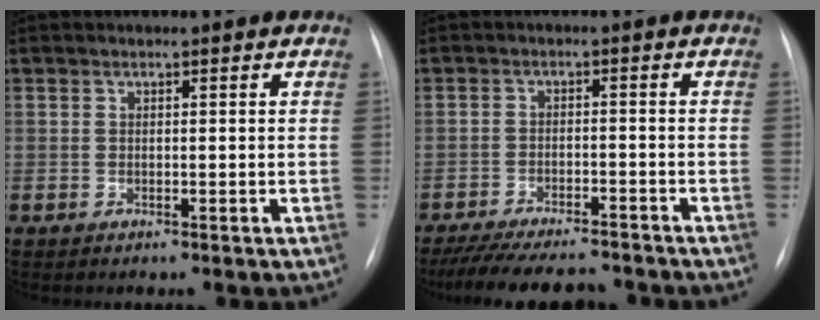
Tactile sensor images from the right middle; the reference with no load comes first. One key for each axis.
{"total": 13.3, "fx": -11.9, "fy": 2.7, "fz": 5.3, "tx": -0.098, "ty": -0.007, "tz": -0.169}